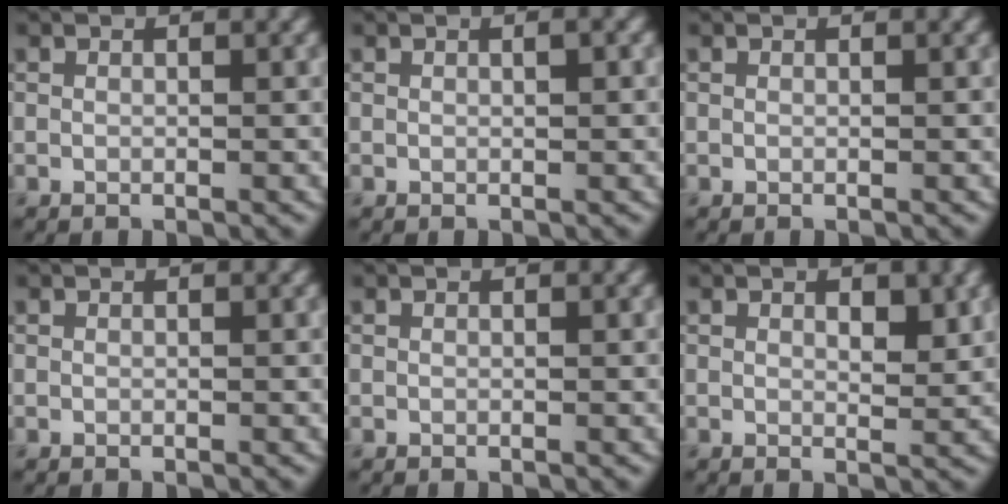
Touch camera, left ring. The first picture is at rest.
{"total": 0.6, "force": [0.2, 0.1, 0.6], "torque": [-0.009, 0.002, 0.003]}
{"total": 0.0}
{"total": 0.0}
{"total": 0.0}
{"total": 1.9, "force": [0.9, 0.8, 1.5], "torque": [-0.018, -0.005, 0.018]}